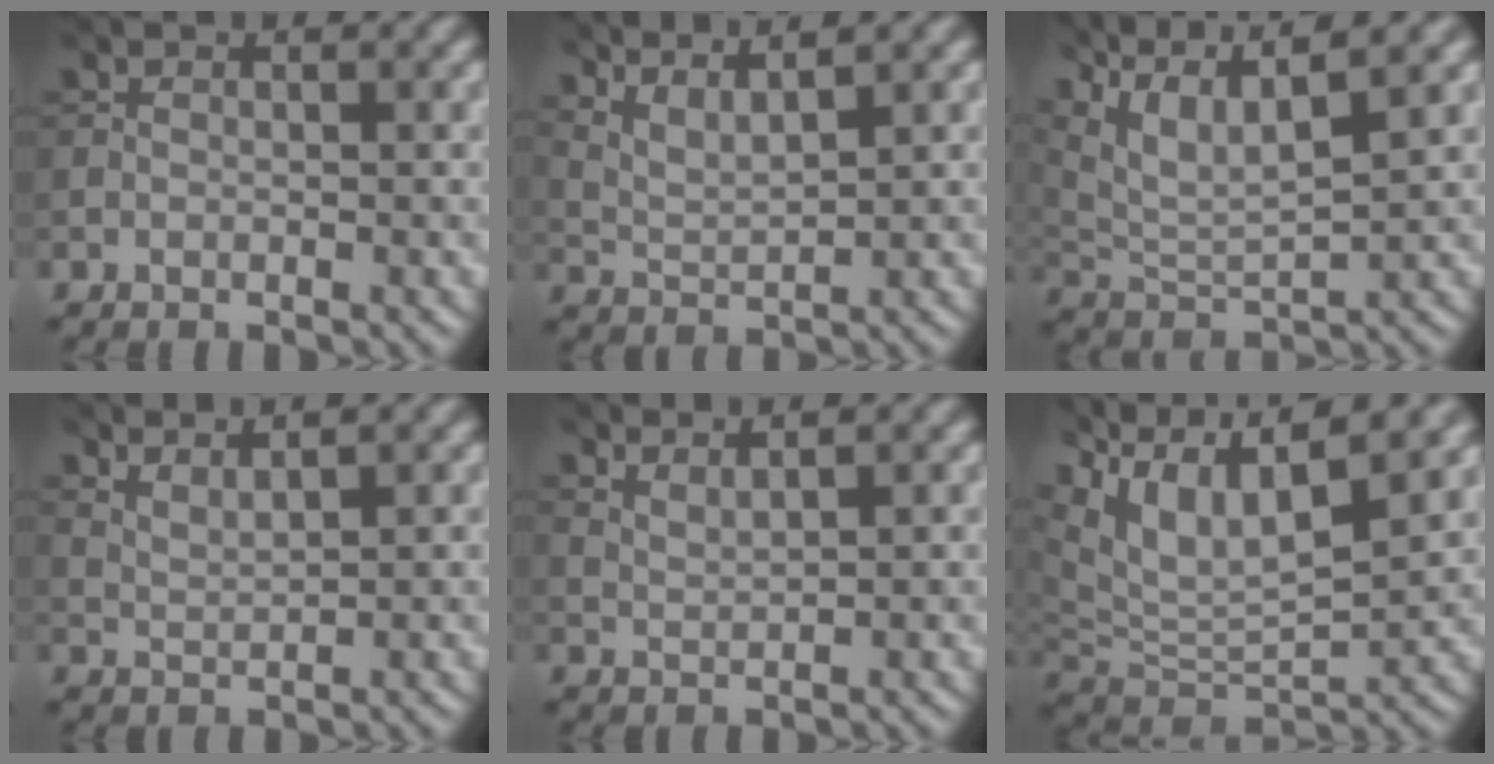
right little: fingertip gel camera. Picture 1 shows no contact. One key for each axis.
{"total": 3.8, "fx": 3.2, "fy": 0.8, "fz": 1.9, "tx": -0.034, "ty": 0.003, "tz": 0.057}
{"total": 8.3, "fx": 5.8, "fy": 2.2, "fz": 5.6, "tx": -0.127, "ty": 0.018, "tz": 0.097}
{"total": 2.4, "fx": 2.1, "fy": 0.4, "fz": 1.1, "tx": -0.020, "ty": 0.002, "tz": 0.042}
{"total": 2.1, "fx": 1.8, "fy": 0.4, "fz": 1.0, "tx": -0.019, "ty": 0.001, "tz": 0.035}
{"total": 11.4, "fx": 6.7, "fy": 4.5, "fz": 8.1, "tx": -0.176, "ty": 0.028, "tz": 0.120}